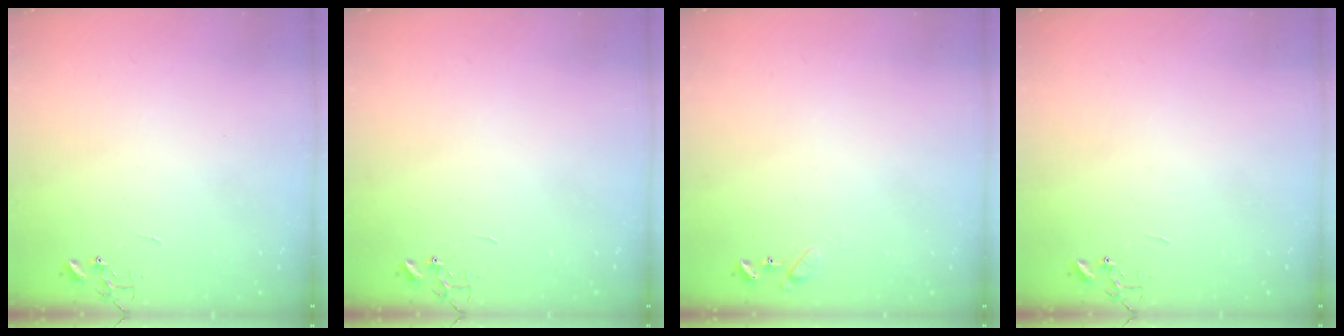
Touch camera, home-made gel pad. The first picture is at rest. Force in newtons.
{"total": 0.0}
{"total": 6.7, "press": 6.6, "slide": 0.8}
{"total": 0.0}